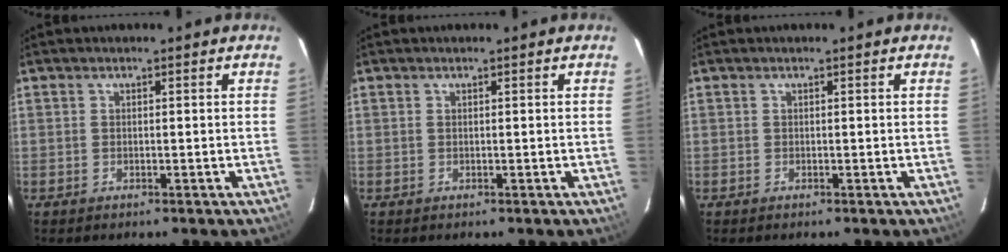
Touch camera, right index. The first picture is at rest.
{"total": 0.0}
{"total": 0.0}